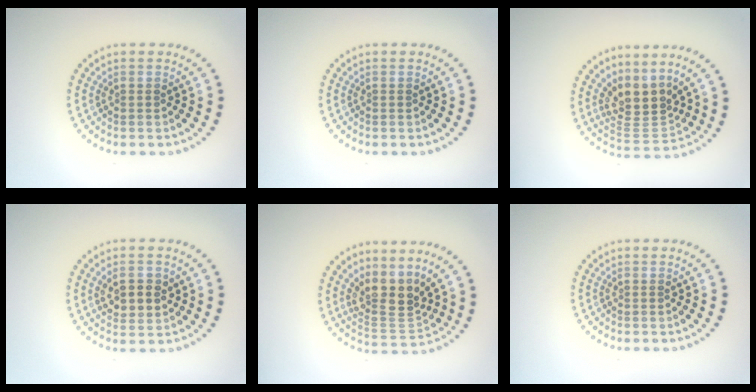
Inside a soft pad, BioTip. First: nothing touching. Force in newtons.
{"total": 0.0}
{"total": 4.0, "press": 2.9, "slide": 2.7}
{"total": 3.0, "press": 3.0, "slide": 0.6}
{"total": 3.9, "press": 2.9, "slide": 2.6}
{"total": 0.0}